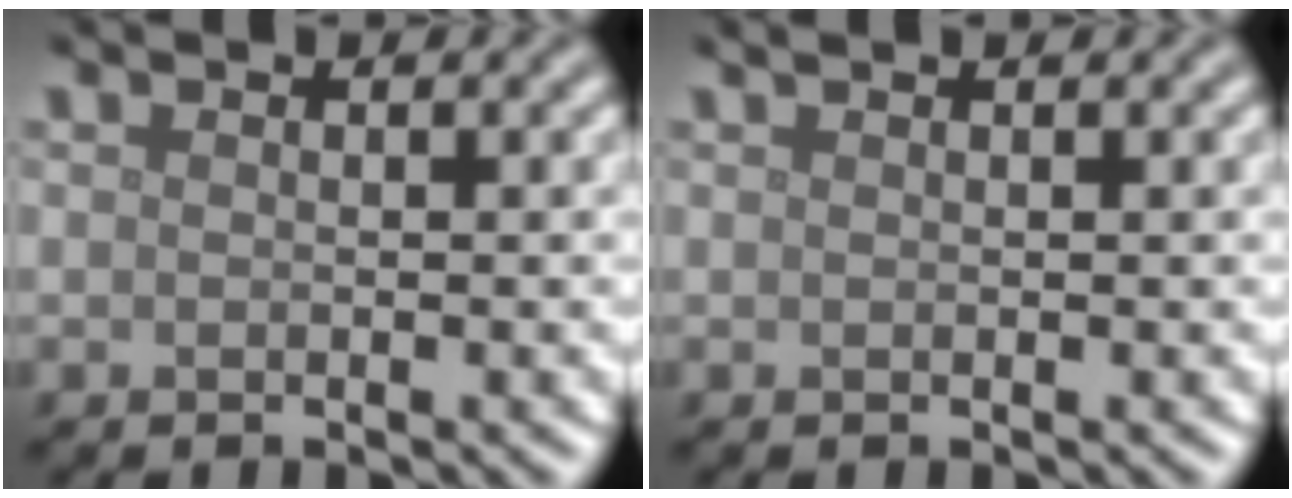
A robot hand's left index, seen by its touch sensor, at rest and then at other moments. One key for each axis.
{"total": 0.7, "fx": 0.7, "fy": 0.1, "fz": 0.3, "tx": -0.004, "ty": 0.001, "tz": 0.008}